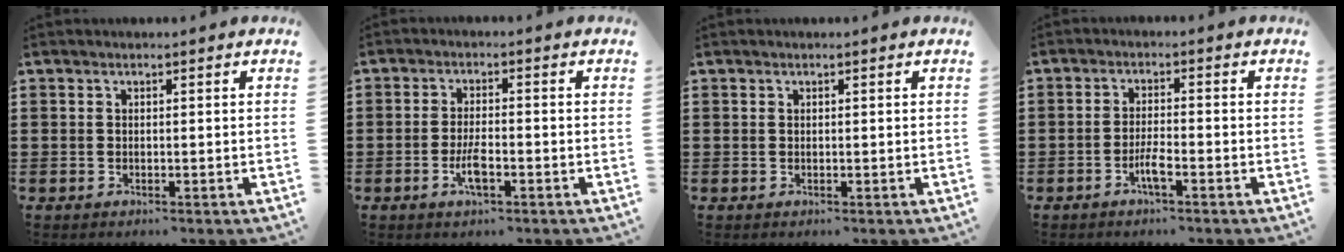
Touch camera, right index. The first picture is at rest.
{"total": 3.9, "force": [-1.5, 1.1, 3.5], "torque": [-0.073, -0.002, -0.031]}
{"total": 0.0}
{"total": 3.2, "force": [-1.7, 0.3, 2.7], "torque": [-0.063, -0.005, -0.034]}